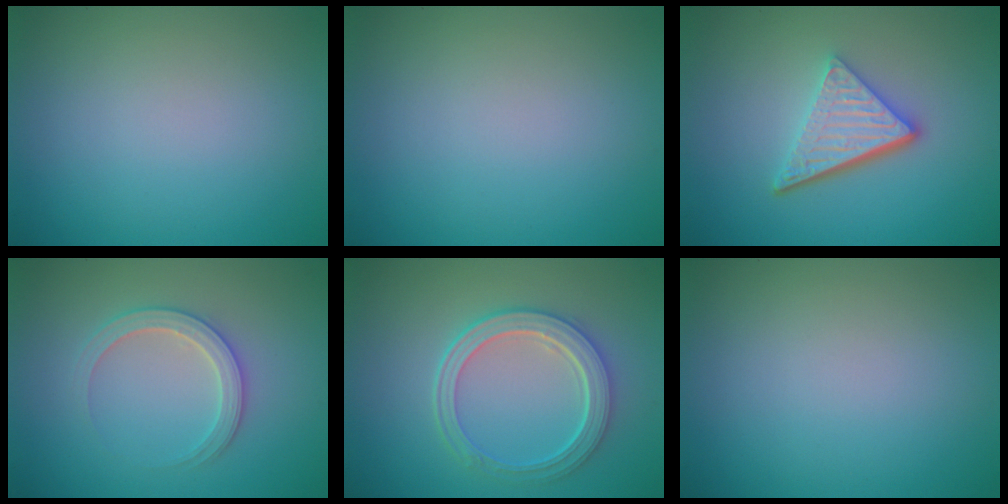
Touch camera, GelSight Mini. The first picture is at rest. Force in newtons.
{"total": 0.0}
{"total": 4.8, "press": 3.4, "slide": 3.4}
{"total": 2.8, "press": 2.7, "slide": 0.4}
{"total": 4.7, "press": 3.9, "slide": 2.7}
{"total": 0.0}